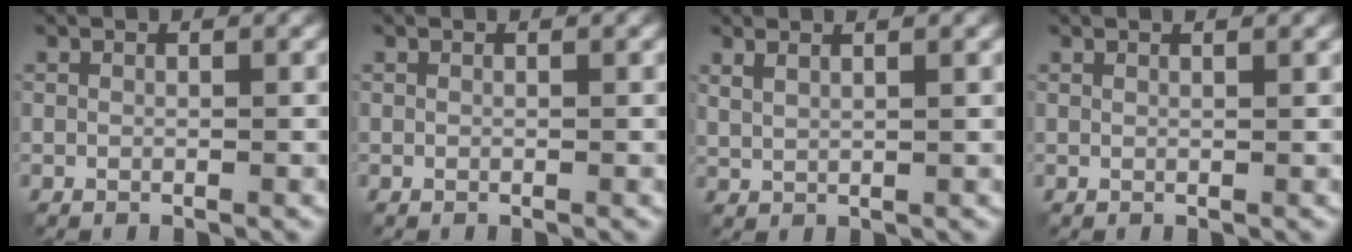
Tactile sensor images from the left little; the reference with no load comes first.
{"total": 0.0}
{"total": 2.1, "force": [1.4, 0.7, 1.4], "torque": [-0.020, 0.001, 0.021]}
{"total": 1.0, "force": [0.8, 0.3, 0.6], "torque": [-0.004, 0.003, 0.003]}